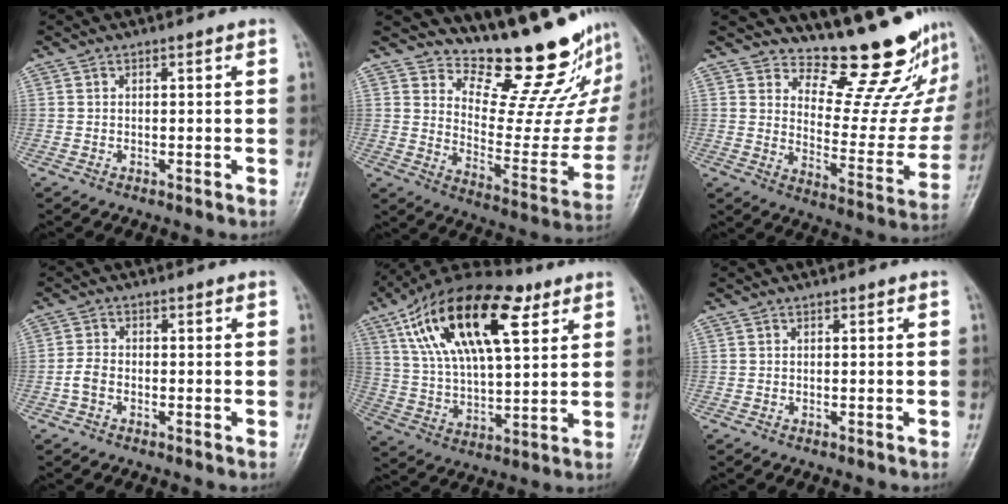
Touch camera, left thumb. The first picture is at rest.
{"total": 20.0, "force": [16.7, 6.0, 9.3], "torque": [-0.080, -0.156, 0.233]}
{"total": 17.8, "force": [15.3, 5.5, 7.1], "torque": [-0.045, -0.148, 0.202]}
{"total": 2.4, "force": [-1.0, 1.6, 1.5], "torque": [-0.033, 0.008, -0.024]}
{"total": 23.9, "force": [10.4, 10.7, 18.7], "torque": [-0.315, -0.007, 0.183]}
{"total": 0.0}